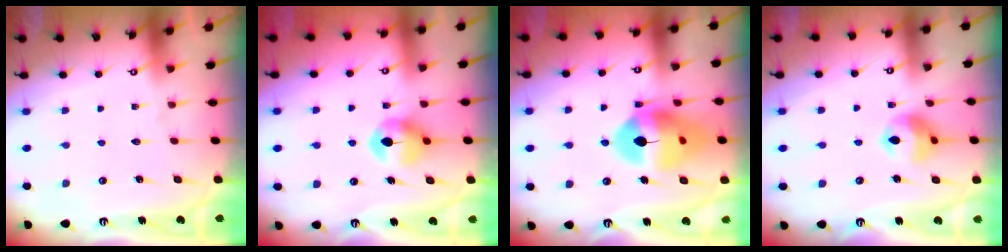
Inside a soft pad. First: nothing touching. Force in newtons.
{"total": 8.2, "press": 8.1, "slide": 0.4}
{"total": 15.4, "press": 15.3, "slide": 1.7}
{"total": 10.5, "press": 10.4, "slide": 1.4}